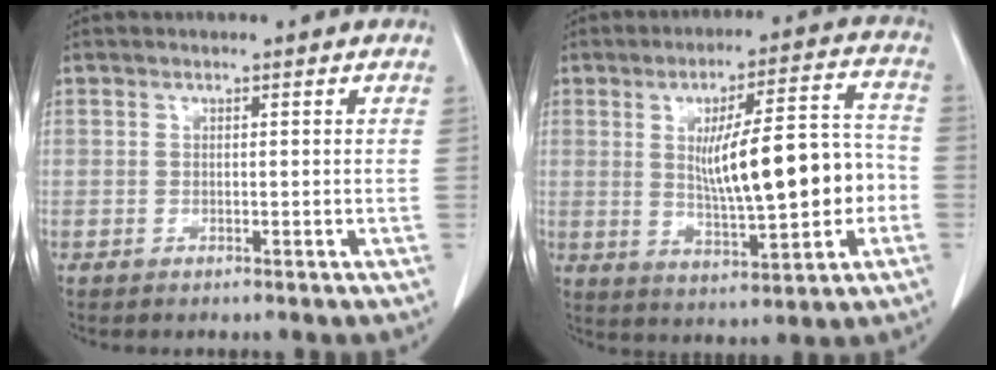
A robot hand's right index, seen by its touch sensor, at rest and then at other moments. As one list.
[{"total": 14.6, "force": [-0.8, 3.1, 14.3], "torque": [-0.227, 0.017, -0.001]}]